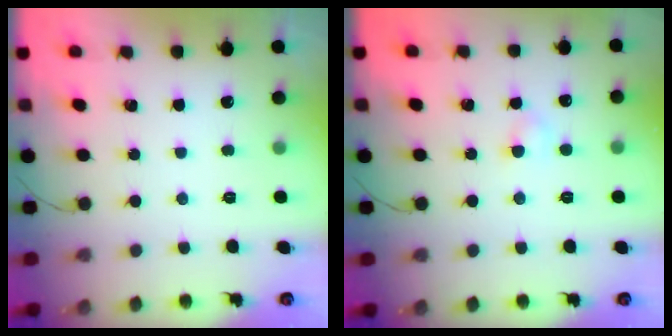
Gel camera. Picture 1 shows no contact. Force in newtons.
{"total": 2.5, "press": 2.4, "slide": 0.9}